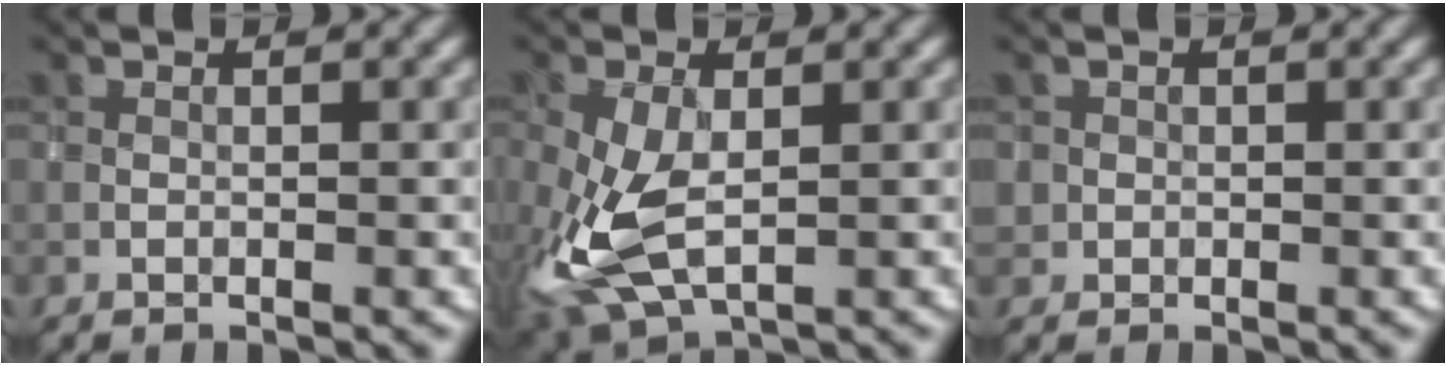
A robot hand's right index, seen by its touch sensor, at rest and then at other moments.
{"total": 7.0, "force": [-0.9, 3.9, 5.7], "torque": [-0.151, -0.015, -0.013]}
{"total": 1.0, "force": [0.0, 1.0, -0.3], "torque": [0.016, 0.003, -0.001]}